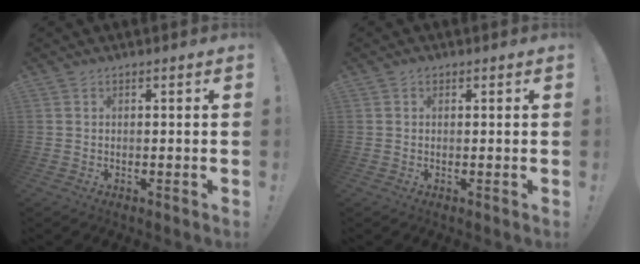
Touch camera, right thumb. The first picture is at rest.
{"total": 0.6, "force": [0.3, 0.5, 0.2], "torque": [0.000, 0.000, 0.005]}